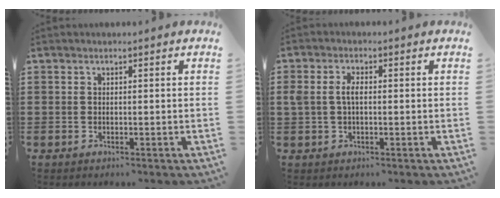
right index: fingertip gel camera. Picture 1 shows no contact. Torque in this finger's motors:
{"motor_torque": [0.29, -0.15, 0.13, 0.11]}